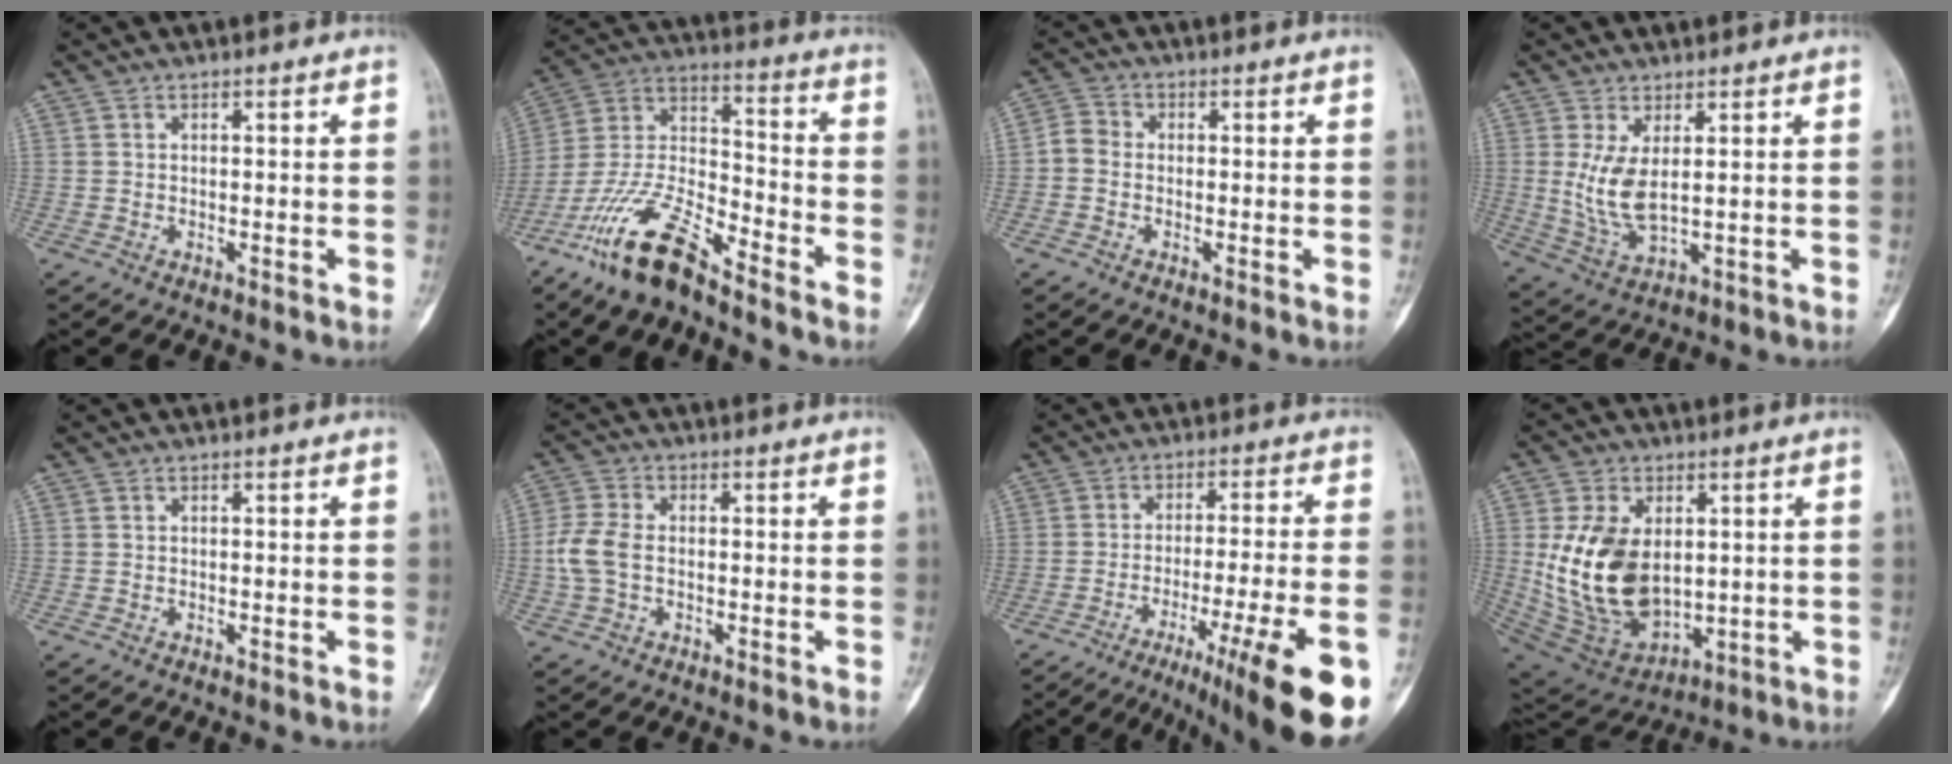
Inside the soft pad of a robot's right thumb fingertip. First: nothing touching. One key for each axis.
{"total": 15.8, "fx": -11.5, "fy": 4.3, "fz": 9.8, "tx": -0.192, "ty": 0.068, "tz": -0.223}
{"total": 3.2, "fx": -0.7, "fy": 2.6, "fz": 1.7, "tx": -0.027, "ty": 0.008, "tz": -0.025}
{"total": 7.5, "fx": 1.5, "fy": 3.1, "fz": 6.7, "tx": -0.146, "ty": -0.021, "tz": 0.042}
{"total": 0.0}
{"total": 5.7, "fx": -0.7, "fy": 3.6, "fz": 4.3, "tx": -0.110, "ty": 0.012, "tz": -0.019}
{"total": 20.0, "fx": -10.4, "fy": 2.1, "fz": 17.0, "tx": -0.197, "ty": 0.028, "tz": -0.151}
{"total": 18.4, "fx": 1.6, "fy": 11.9, "fz": 13.9, "tx": -0.243, "ty": -0.019, "tz": 0.057}